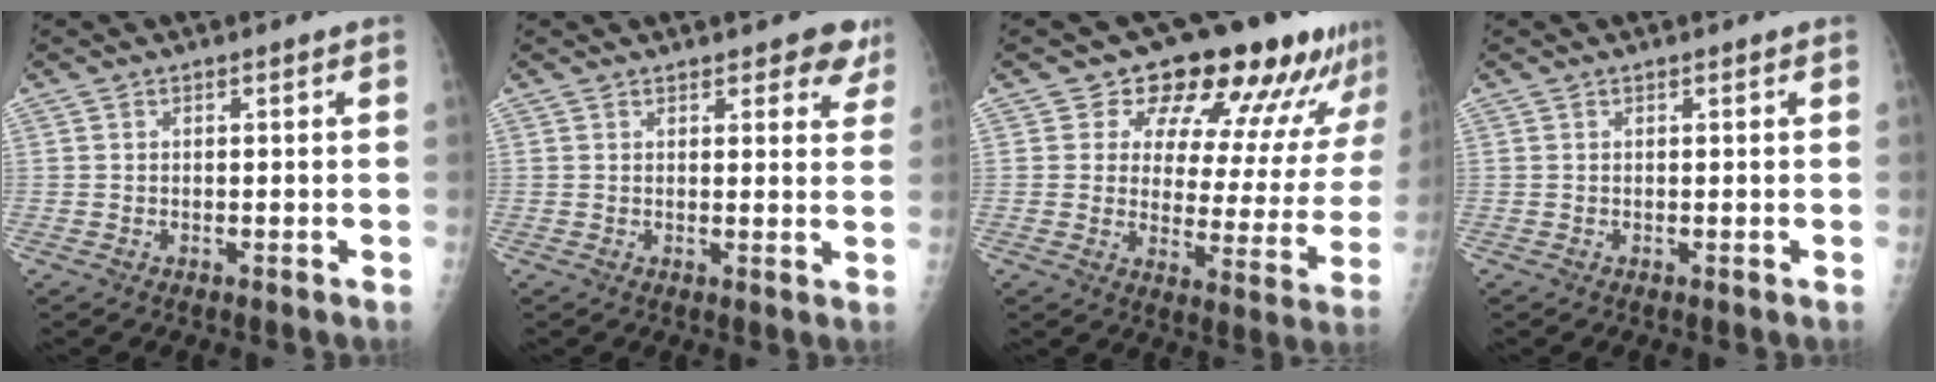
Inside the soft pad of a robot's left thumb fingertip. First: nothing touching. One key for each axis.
{"total": 5.2, "fx": 4.0, "fy": 2.4, "fz": 2.3, "tx": 0.013, "ty": -0.018, "tz": 0.040}
{"total": 18.6, "fx": 13.9, "fy": 8.1, "fz": 9.3, "tx": -0.065, "ty": -0.073, "tz": 0.167}
{"total": 0.0}